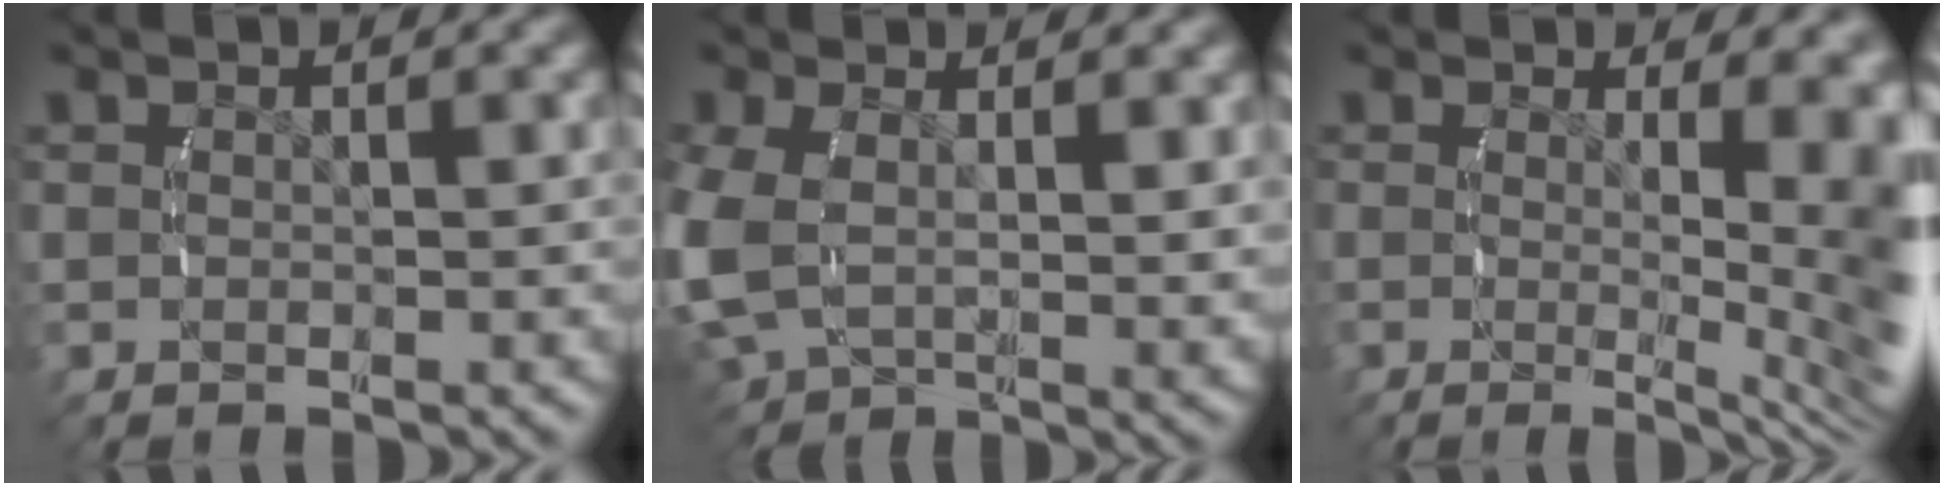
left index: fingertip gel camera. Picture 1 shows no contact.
{"total": 5.6, "force": [0.9, 3.9, 4.0], "torque": [-0.112, -0.022, 0.031]}
{"total": 7.2, "force": [-1.1, 2.2, 6.7], "torque": [-0.073, -0.030, -0.011]}